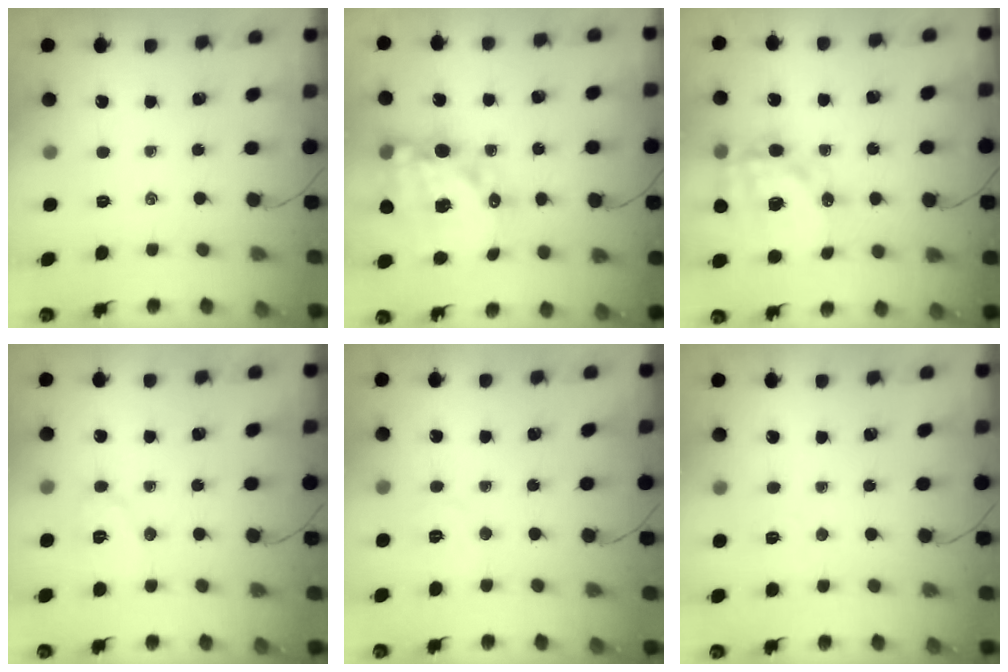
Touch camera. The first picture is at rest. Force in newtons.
{"total": 20.7, "press": 20.1, "slide": 4.8}
{"total": 18.3, "press": 17.8, "slide": 4.1}
{"total": 7.3, "press": 7.3, "slide": 0.7}
{"total": 5.0, "press": 4.9, "slide": 1.1}
{"total": 3.0, "press": 2.9, "slide": 0.9}